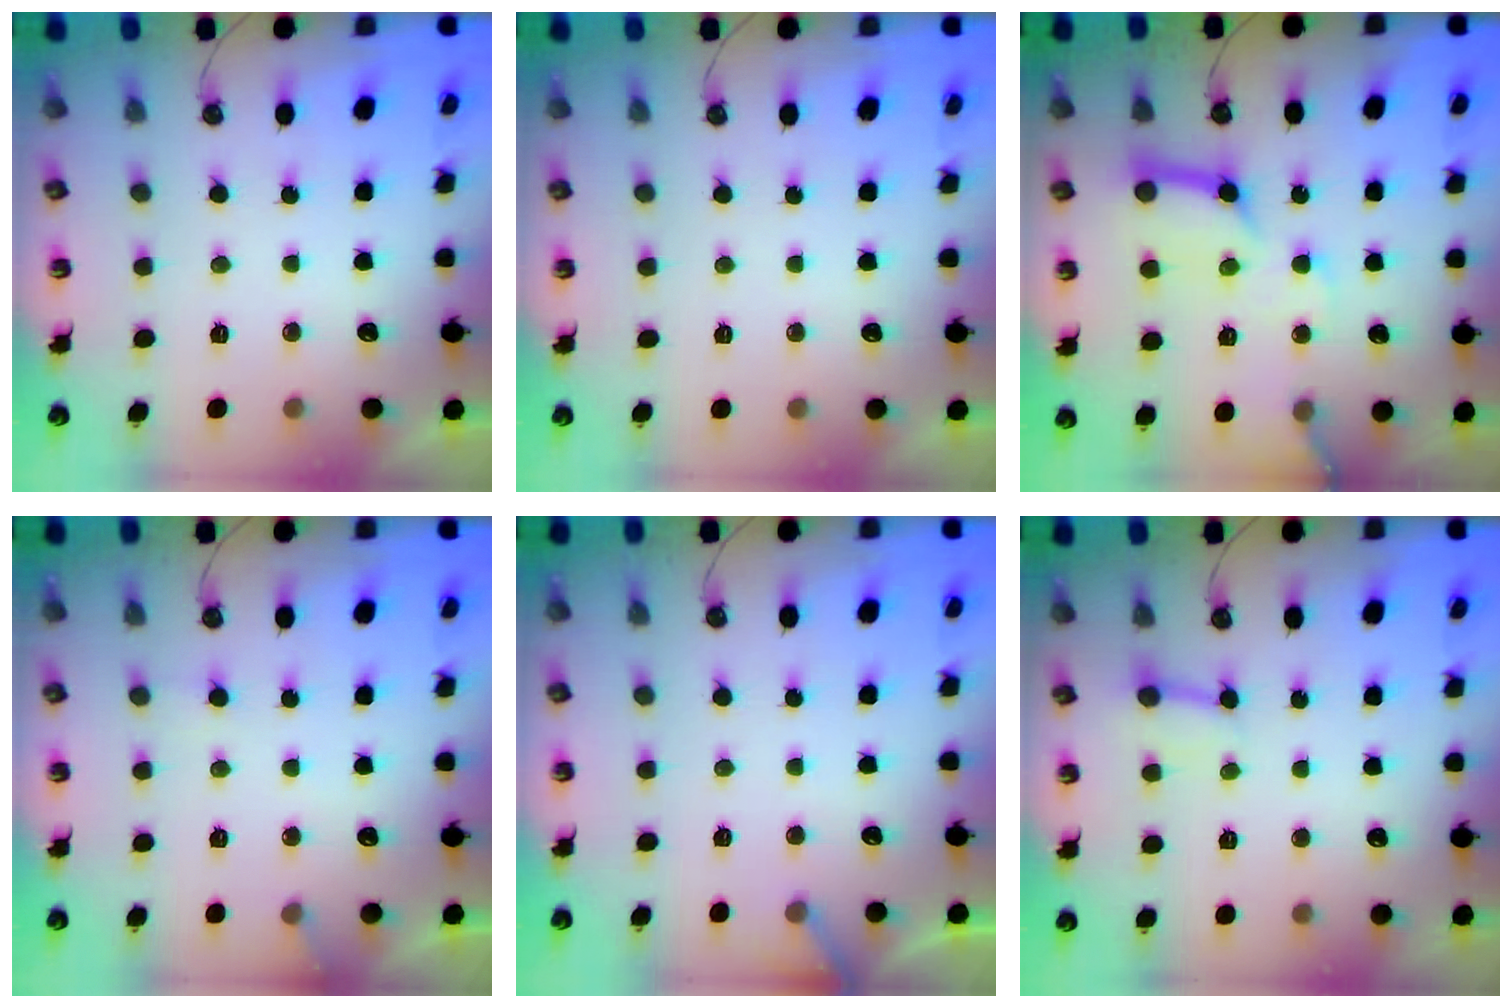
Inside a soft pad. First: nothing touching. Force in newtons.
{"total": 0.0}
{"total": 14.3, "press": 14.2, "slide": 1.7}
{"total": 6.3, "press": 6.3, "slide": 0.4}
{"total": 5.1, "press": 5.0, "slide": 0.2}
{"total": 2.6, "press": 2.6, "slide": 0.1}